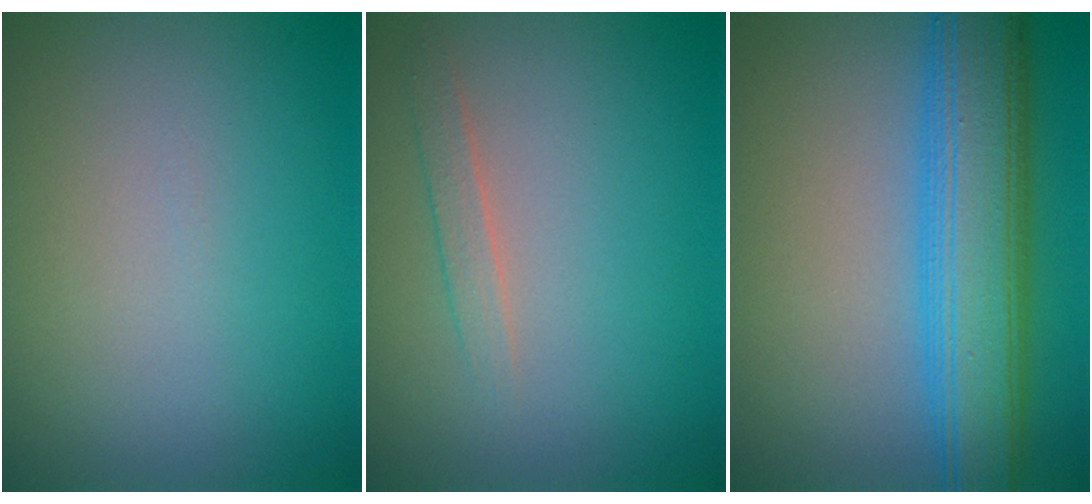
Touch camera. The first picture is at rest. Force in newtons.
{"total": 1.3, "press": 1.3, "slide": 0.1}
{"total": 8.2, "press": 8.2, "slide": 0.1}